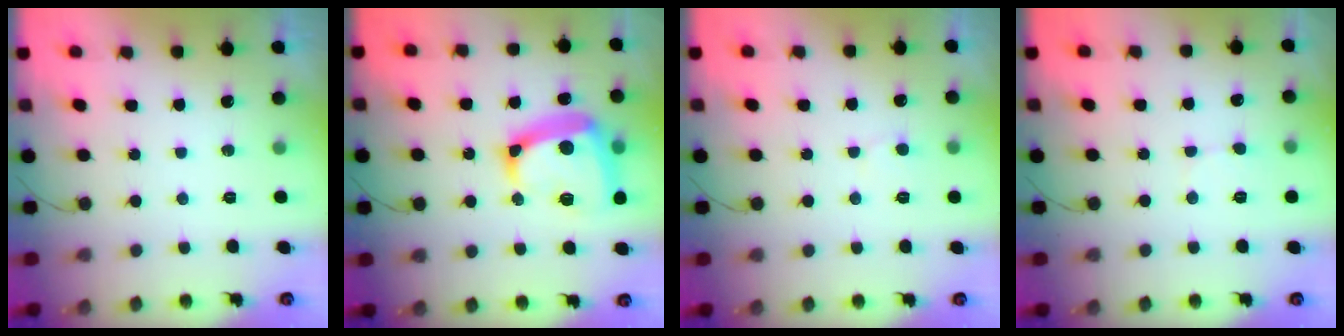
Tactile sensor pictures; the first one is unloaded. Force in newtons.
{"total": 17.0, "press": 16.9, "slide": 2.1}
{"total": 4.3, "press": 4.3, "slide": 0.4}
{"total": 5.0, "press": 4.9, "slide": 0.5}